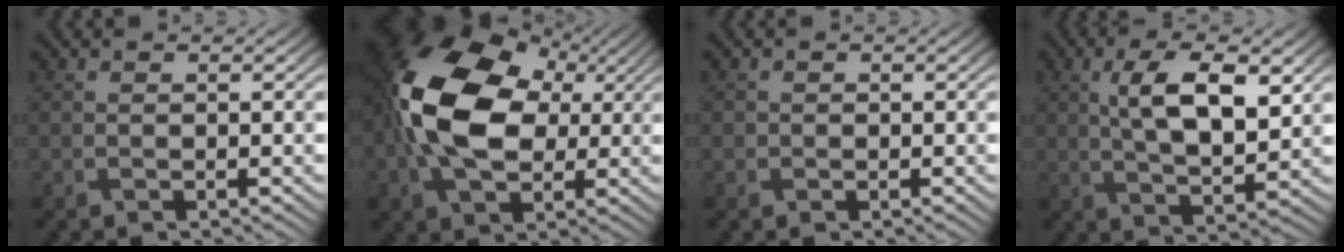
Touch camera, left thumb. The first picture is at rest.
{"total": 16.4, "force": [1.7, 11.3, 11.9], "torque": [-0.257, 0.008, 0.027]}
{"total": 0.8, "force": [-0.1, 0.8, 0.0], "torque": [0.004, -0.003, -0.005]}
{"total": 9.0, "force": [2.2, 3.8, 7.8], "torque": [-0.146, 0.004, 0.040]}